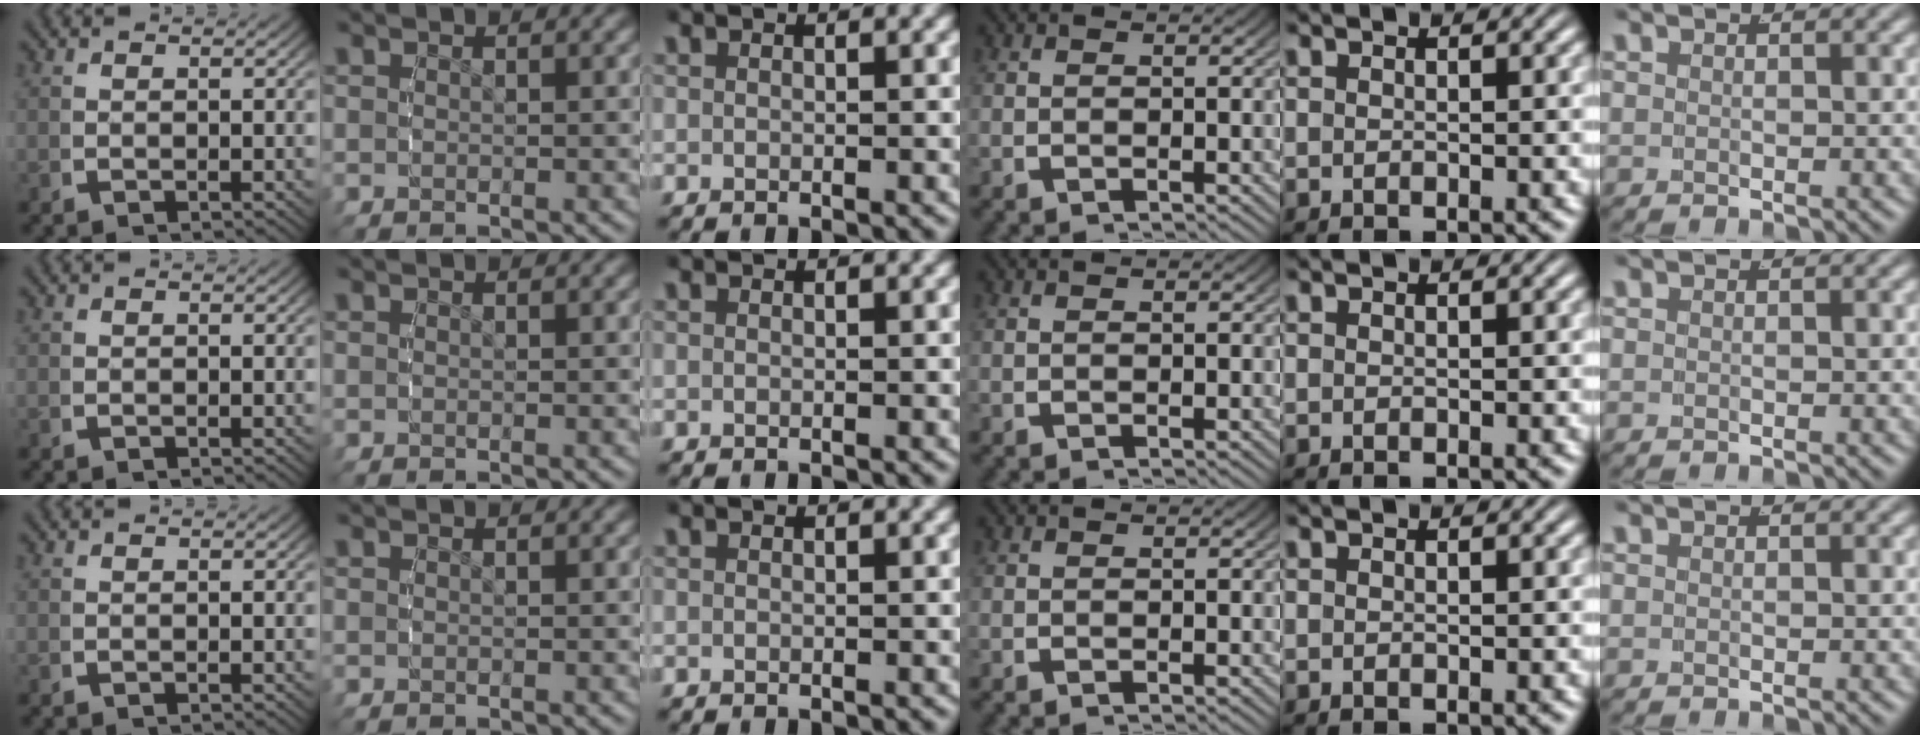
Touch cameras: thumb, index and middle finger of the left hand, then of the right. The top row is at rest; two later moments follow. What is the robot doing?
{"motion": "reach", "object": "photo album"}